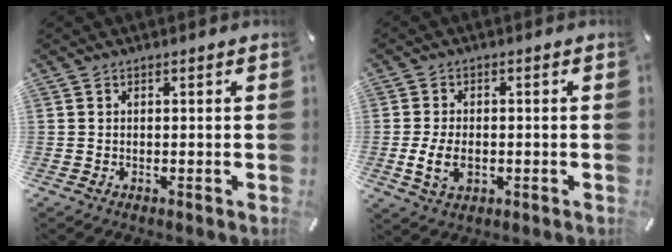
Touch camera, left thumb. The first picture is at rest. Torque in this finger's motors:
{"motor_torque": [0.32, 1.07, 0.50, 0.48, 0.05]}